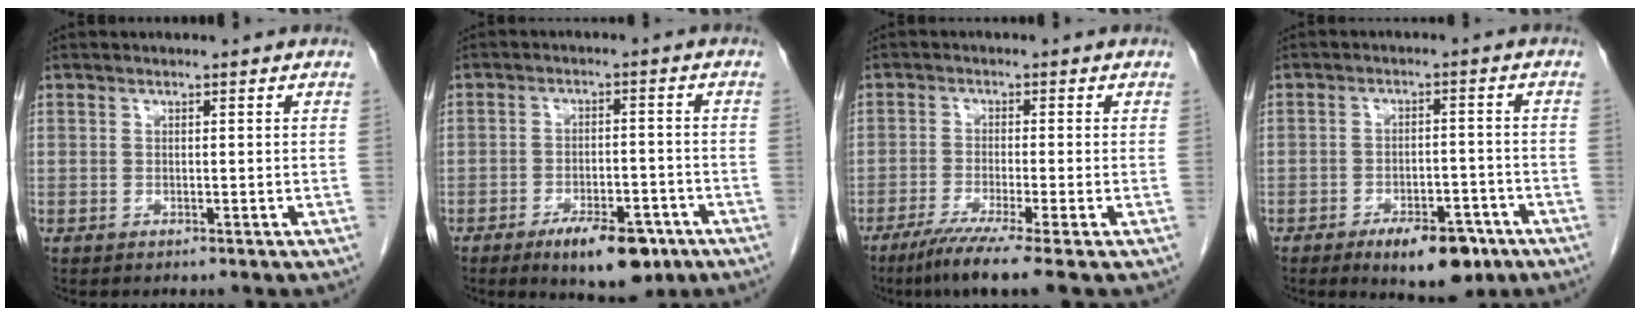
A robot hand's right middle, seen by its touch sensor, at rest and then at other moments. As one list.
[{"total": 9.1, "force": [-5.6, 3.4, 6.3], "torque": [-0.090, -0.003, -0.081]}, {"total": 7.3, "force": [-5.1, -1.1, 5.0], "torque": [-0.083, -0.024, -0.088]}, {"total": 8.8, "force": [-5.5, 3.6, 5.9], "torque": [-0.079, -0.002, -0.078]}]